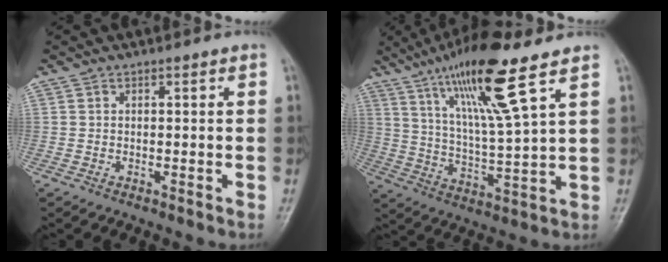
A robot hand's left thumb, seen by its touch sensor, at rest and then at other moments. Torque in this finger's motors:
{"motor_torque": [1.17, 0.15, 1.48, -1.30, 0.49]}